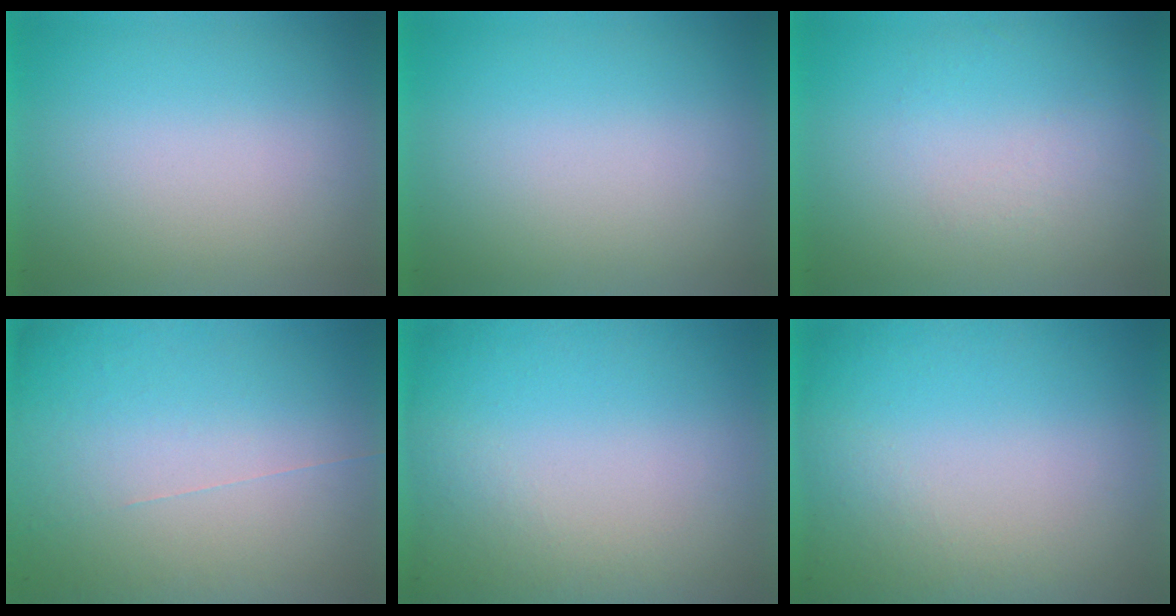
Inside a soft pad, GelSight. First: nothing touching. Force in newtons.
{"total": 0.0}
{"total": 1.2}
{"total": 5.7}
{"total": 5.8}
{"total": 5.9}